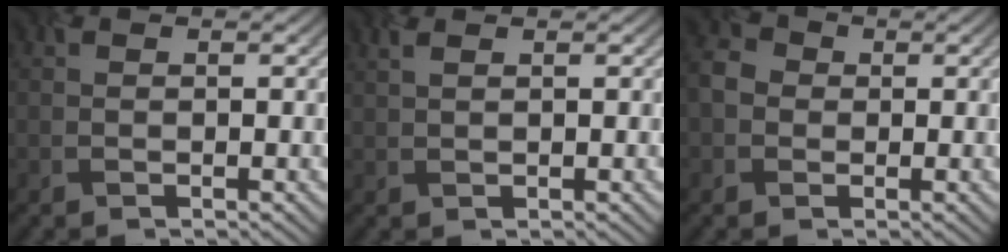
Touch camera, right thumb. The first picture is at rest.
{"total": 1.2, "force": [0.8, 0.3, 0.8], "torque": [-0.021, 0.002, 0.016]}
{"total": 2.8, "force": [-0.6, 2.7, 0.7], "torque": [-0.022, 0.000, -0.022]}